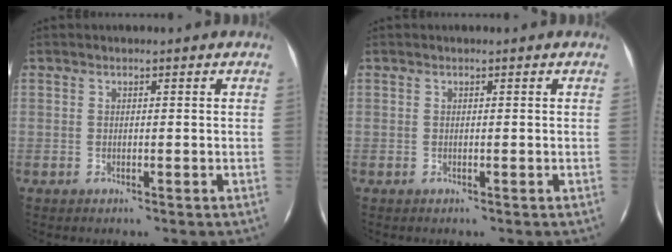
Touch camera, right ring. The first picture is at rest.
{"total": 0.0}